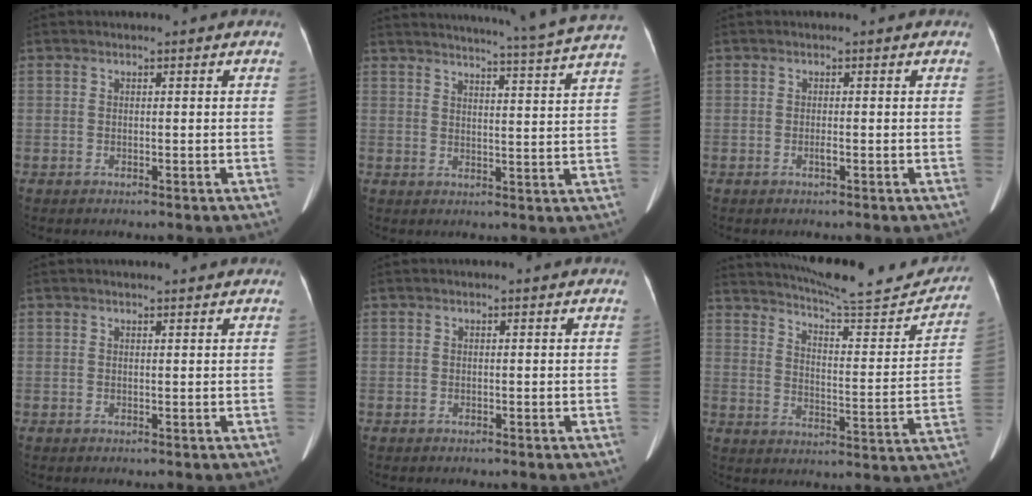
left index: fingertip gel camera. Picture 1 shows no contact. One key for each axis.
{"total": 17.3, "fx": 15.9, "fy": -2.3, "fz": 6.4, "tx": -0.110, "ty": -0.058, "tz": 0.189}
{"total": 0.6, "fx": -0.3, "fy": 0.0, "fz": 0.5, "tx": -0.013, "ty": 0.000, "tz": -0.004}
{"total": 2.0, "fx": 1.8, "fy": 0.2, "fz": 0.8, "tx": -0.013, "ty": 0.009, "tz": 0.025}
{"total": 0.0}
{"total": 20.5, "fx": 19.1, "fy": 2.0, "fz": 7.1, "tx": -0.101, "ty": -0.045, "tz": 0.252}